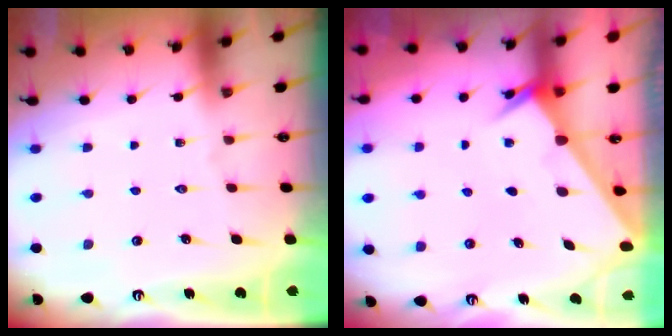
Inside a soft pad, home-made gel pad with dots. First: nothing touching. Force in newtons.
{"total": 1.9, "press": 1.9, "slide": 0.0}